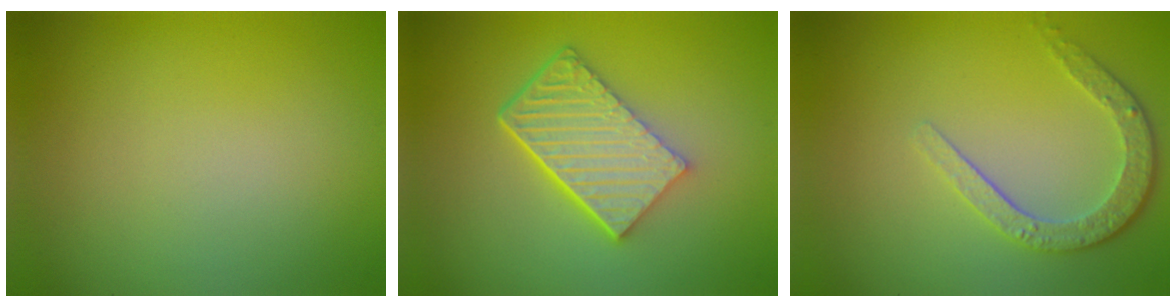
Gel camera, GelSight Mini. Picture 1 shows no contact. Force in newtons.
{"total": 6.7, "press": 4.4, "slide": 4.9}
{"total": 3.5, "press": 2.8, "slide": 2.1}